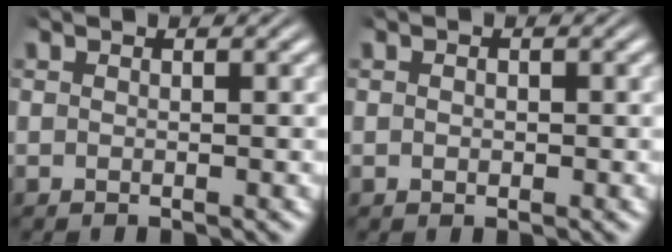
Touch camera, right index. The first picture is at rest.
{"total": 0.5, "force": [-0.2, 0.2, 0.4], "torque": [-0.014, -0.009, 0.001]}